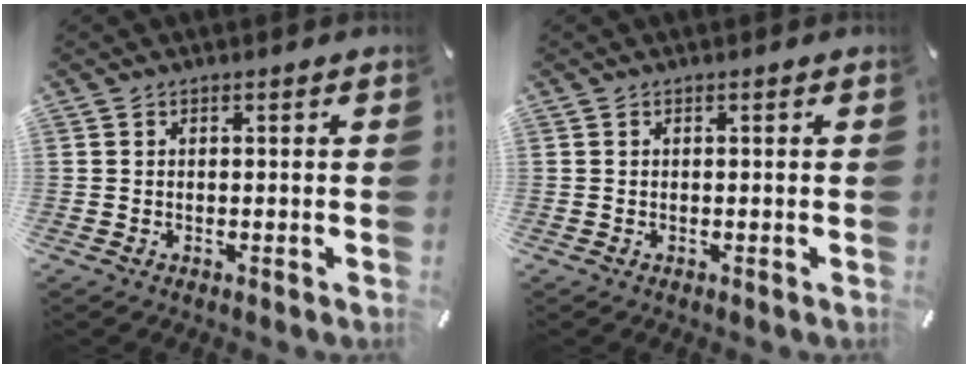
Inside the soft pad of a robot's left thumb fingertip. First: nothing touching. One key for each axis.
{"total": 0.0}